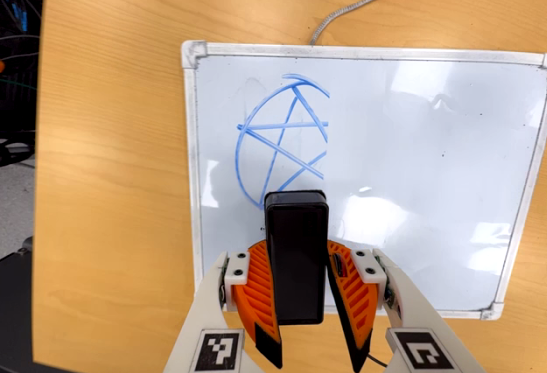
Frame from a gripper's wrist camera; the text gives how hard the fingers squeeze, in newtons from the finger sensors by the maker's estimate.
{"total": 8.7, "left": 8.5, "right": 8.8}